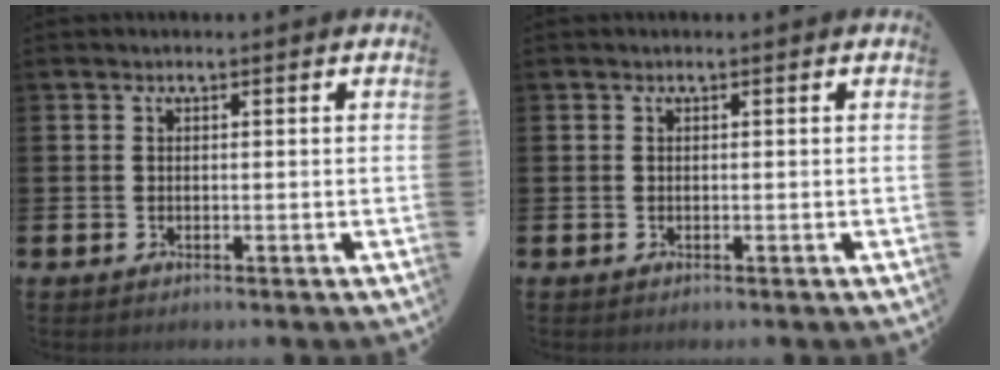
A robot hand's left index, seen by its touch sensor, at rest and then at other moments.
{"total": 0.0}